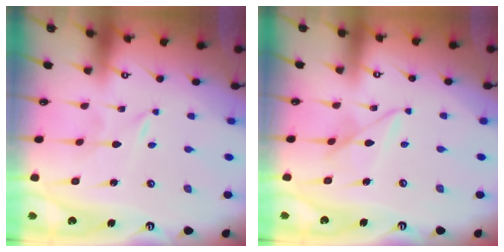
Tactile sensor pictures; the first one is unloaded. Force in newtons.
{"total": 7.5, "press": 7.5, "slide": 0.4}